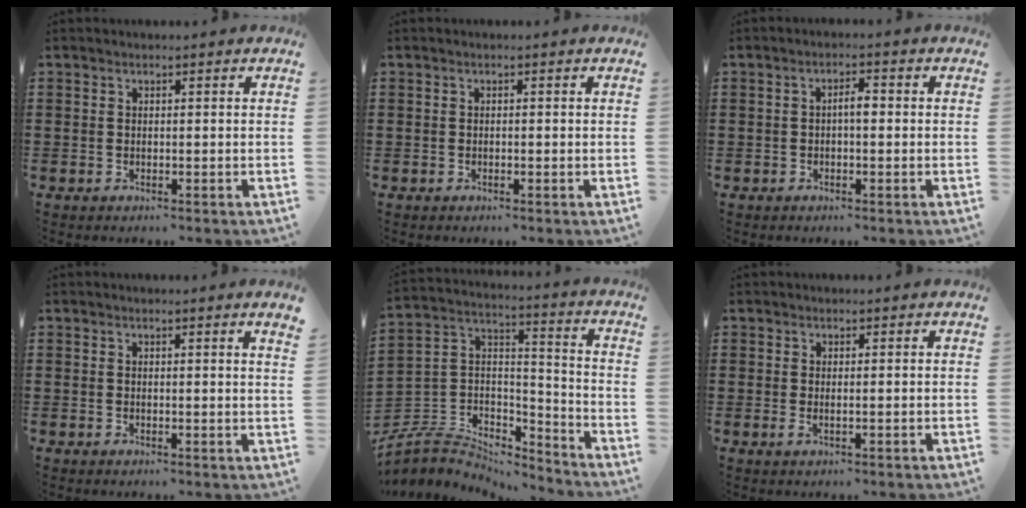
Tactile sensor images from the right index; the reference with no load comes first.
{"total": 0.0}
{"total": 2.3, "force": [-0.2, 0.7, 2.2], "torque": [-0.043, 0.003, -0.005]}
{"total": 0.9, "force": [0.7, -0.3, 0.4], "torque": [-0.008, -0.005, 0.013]}
{"total": 5.3, "force": [-4.3, 2.9, 1.0], "torque": [-0.046, -0.008, -0.091]}
{"total": 0.8, "force": [0.2, 0.0, 0.8], "torque": [-0.015, -0.001, 0.004]}